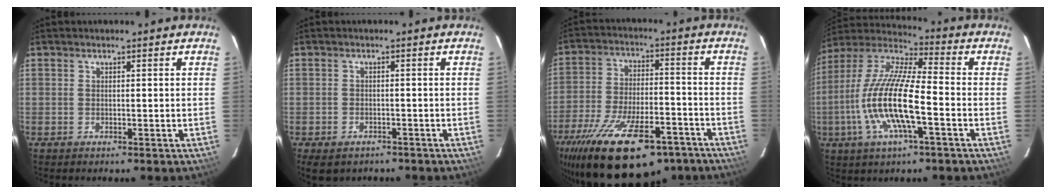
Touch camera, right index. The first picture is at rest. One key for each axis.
{"total": 5.2, "fx": -3.7, "fy": 3.0, "fz": 2.2, "tx": -0.052, "ty": -0.013, "tz": -0.052}
{"total": 25.9, "fx": -17.6, "fy": 10.0, "fz": 16.1, "tx": -0.303, "ty": -0.038, "tz": -0.263}
{"total": 17.0, "fx": -4.7, "fy": 3.8, "fz": 15.9, "tx": -0.320, "ty": -0.008, "tz": -0.099}